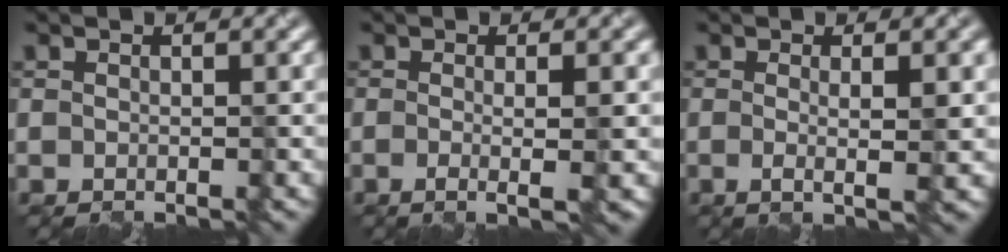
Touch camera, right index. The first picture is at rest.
{"total": 3.9, "force": [-0.3, 1.2, 3.7], "torque": [-0.041, 0.003, -0.010]}
{"total": 3.9, "force": [0.1, 1.0, 3.8], "torque": [-0.052, 0.003, 0.000]}